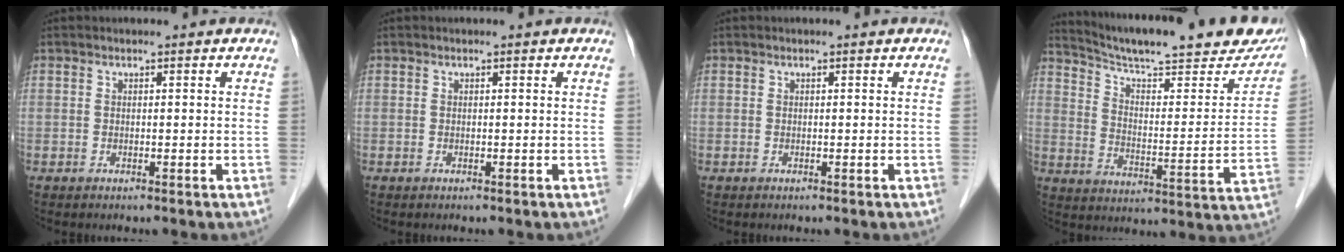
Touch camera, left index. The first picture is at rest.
{"total": 0.0}
{"total": 0.0}
{"total": 25.9, "force": [22.4, 3.7, 12.5], "torque": [-0.189, -0.036, 0.298]}